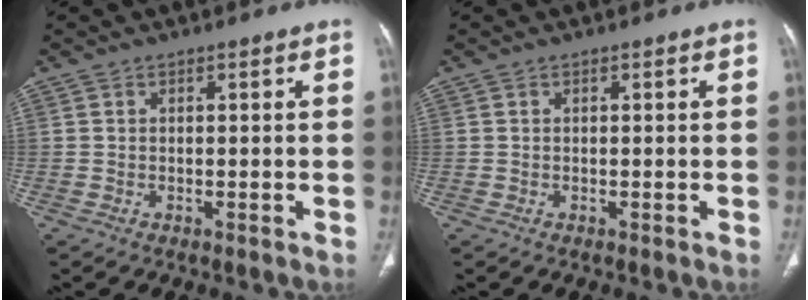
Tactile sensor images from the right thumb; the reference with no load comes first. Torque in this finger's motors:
{"motor_torque": [-0.14, 0.14, -0.01, 0.01, 0.03]}